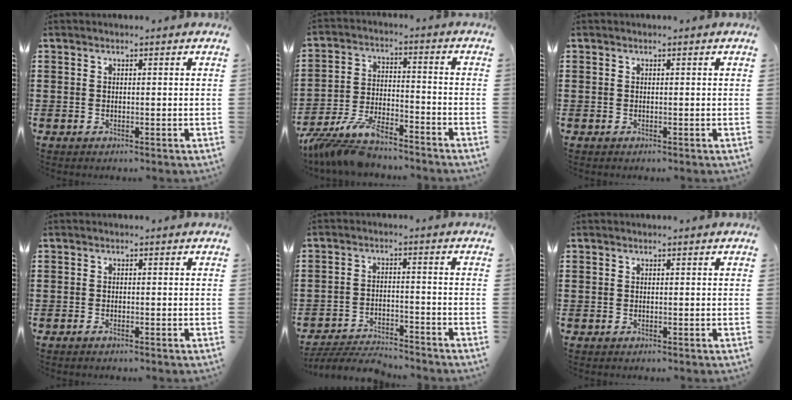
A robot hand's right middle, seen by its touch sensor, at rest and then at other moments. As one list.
[{"total": 9.4, "force": [-8.4, 1.9, 3.8], "torque": [-0.094, 0.004, -0.167]}, {"total": 0.0}, {"total": 0.8, "force": [-0.6, 0.1, 0.4], "torque": [-0.013, -0.007, -0.011]}, {"total": 4.4, "force": [-4.3, 0.5, 0.8], "torque": [-0.015, 0.005, -0.089]}, {"total": 0.0}]